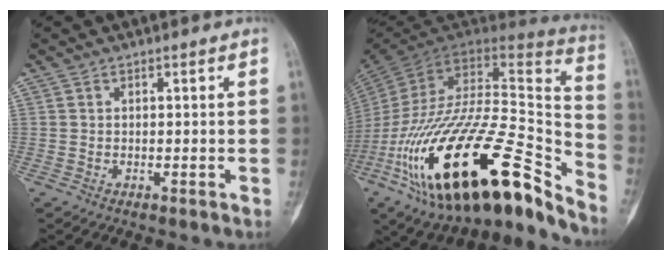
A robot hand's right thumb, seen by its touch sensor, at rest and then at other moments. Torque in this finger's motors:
{"motor_torque": [1.42, 1.00, 2.09, -0.68, 1.05]}